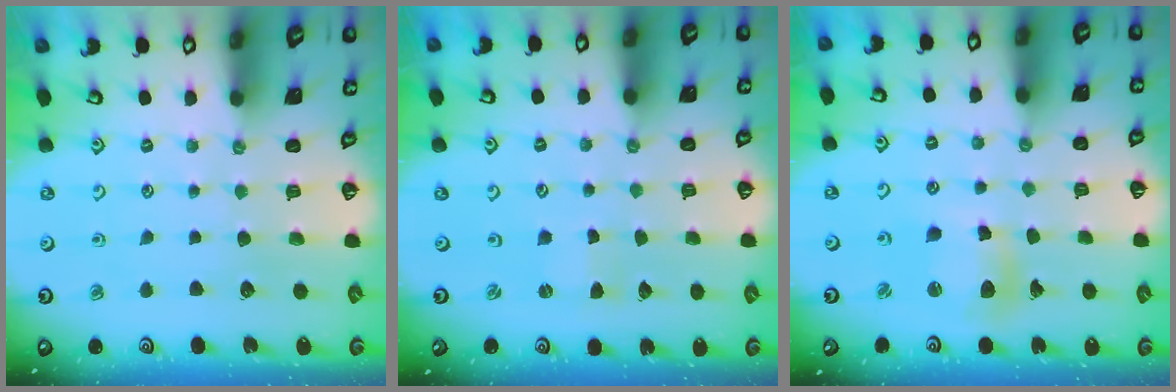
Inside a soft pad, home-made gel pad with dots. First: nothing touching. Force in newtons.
{"total": 0.0}
{"total": 10.4, "press": 10.3, "slide": 1.4}